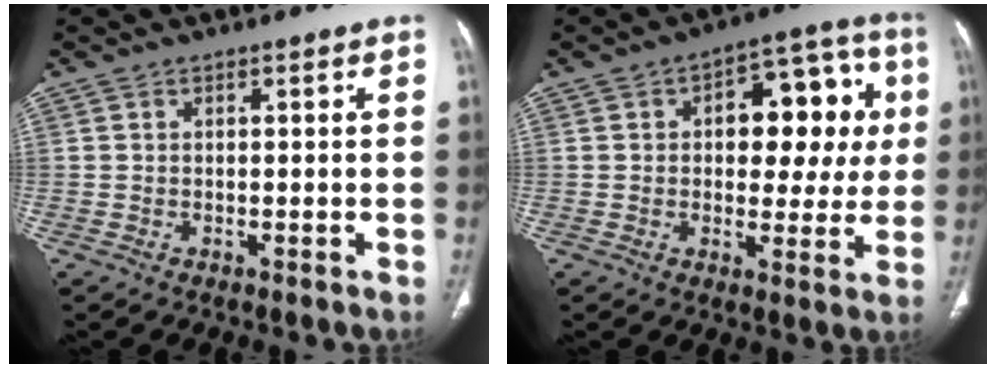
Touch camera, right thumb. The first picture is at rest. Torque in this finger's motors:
{"motor_torque": [0.52, 2.79, 1.01, 0.02, 0.04]}